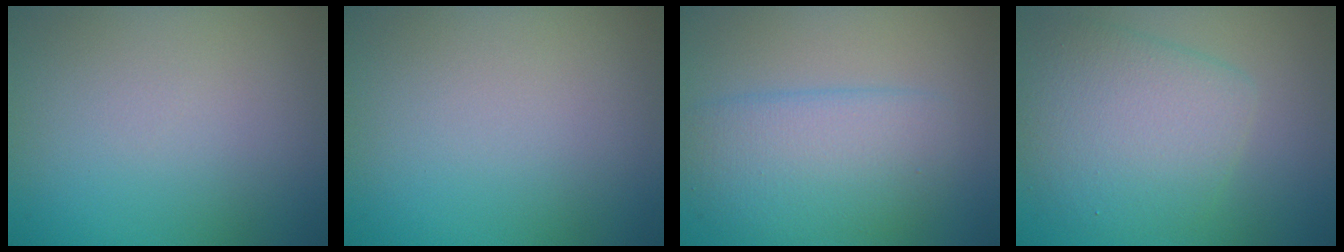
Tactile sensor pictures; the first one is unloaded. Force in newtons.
{"total": 0.0}
{"total": 4.6, "press": 4.6, "slide": 0.1}
{"total": 5.8, "press": 5.8, "slide": 0.2}